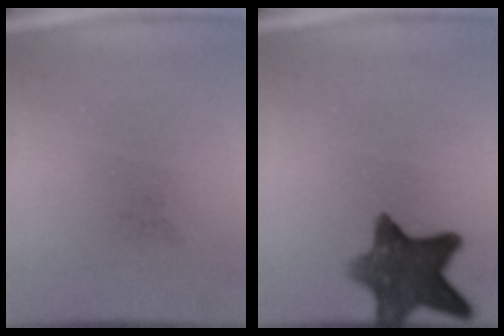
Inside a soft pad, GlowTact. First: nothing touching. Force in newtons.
{"total": 9.9}